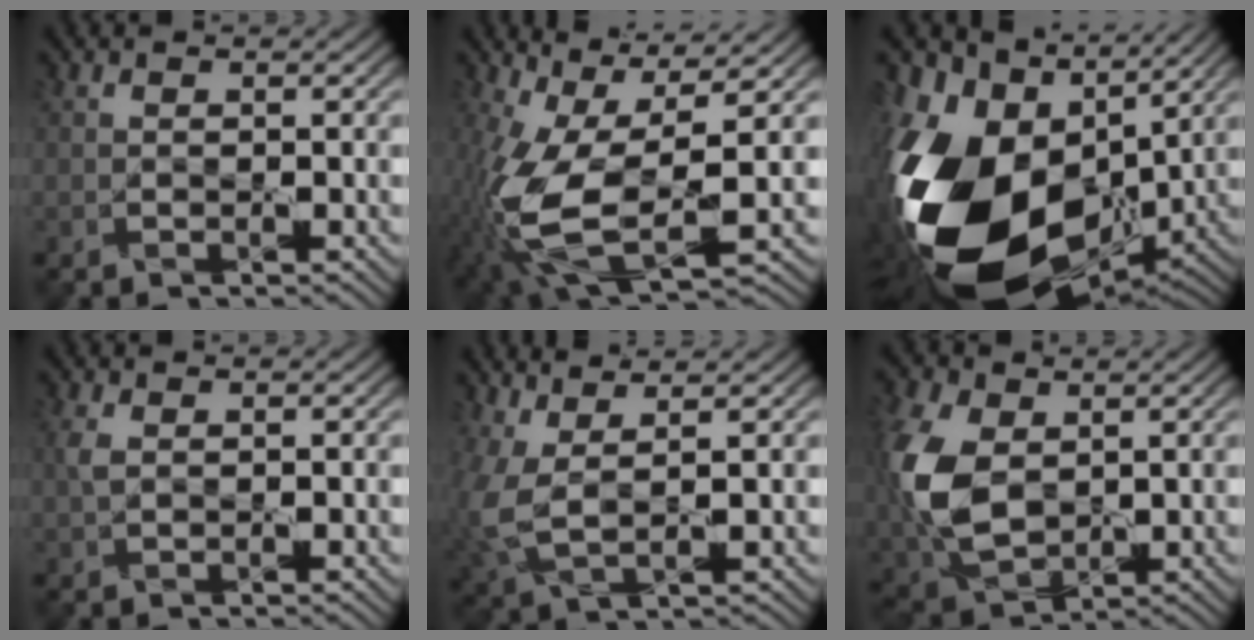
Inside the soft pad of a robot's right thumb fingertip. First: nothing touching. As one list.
[{"total": 13.8, "force": [-2.2, 6.0, 12.2], "torque": [-0.291, -0.024, -0.030]}, {"total": 21.2, "force": [-2.4, 14.3, 15.5], "torque": [-0.390, -0.049, -0.023]}, {"total": 1.7, "force": [0.4, 1.0, 1.4], "torque": [-0.043, 0.004, 0.008]}, {"total": 5.6, "force": [1.5, 2.4, 4.9], "torque": [-0.134, 0.001, 0.028]}, {"total": 11.7, "force": [1.3, 7.9, 8.5], "torque": [-0.251, 0.002, 0.030]}]